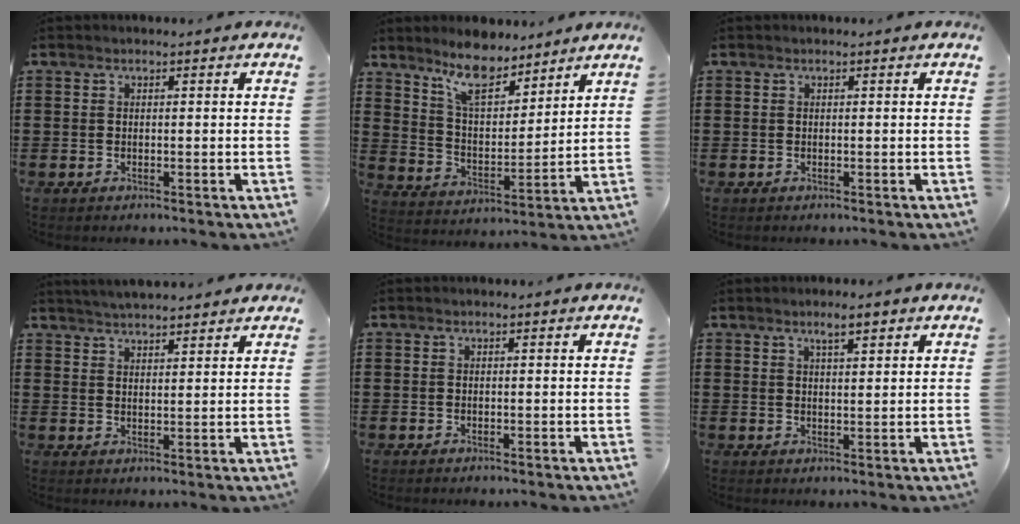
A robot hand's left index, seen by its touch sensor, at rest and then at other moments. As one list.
[{"total": 8.8, "force": [7.4, 2.6, 4.0], "torque": [-0.095, -0.025, 0.136]}, {"total": 0.0}, {"total": 3.2, "force": [3.2, -0.1, 0.3], "torque": [-0.016, -0.006, 0.059]}, {"total": 0.0}, {"total": 3.3, "force": [2.2, 0.6, 2.4], "torque": [-0.042, 0.002, 0.036]}]